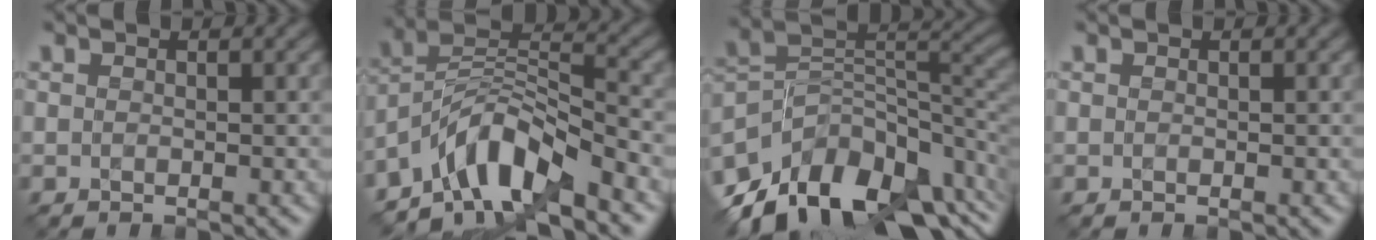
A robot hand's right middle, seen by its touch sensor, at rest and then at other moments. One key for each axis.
{"total": 7.8, "fx": -5.6, "fy": 2.4, "fz": 4.8, "tx": -0.070, "ty": 0.008, "tz": -0.112}
{"total": 14.1, "fx": -8.2, "fy": 8.0, "fz": 8.1, "tx": -0.162, "ty": 0.009, "tz": -0.148}
{"total": 0.0}